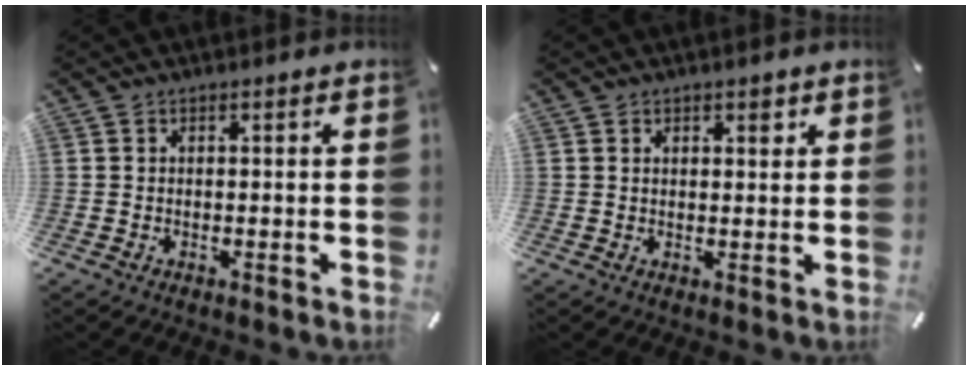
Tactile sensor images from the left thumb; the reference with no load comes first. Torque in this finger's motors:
{"motor_torque": [0.29, -0.17, 0.12, 0.12, 0.01]}